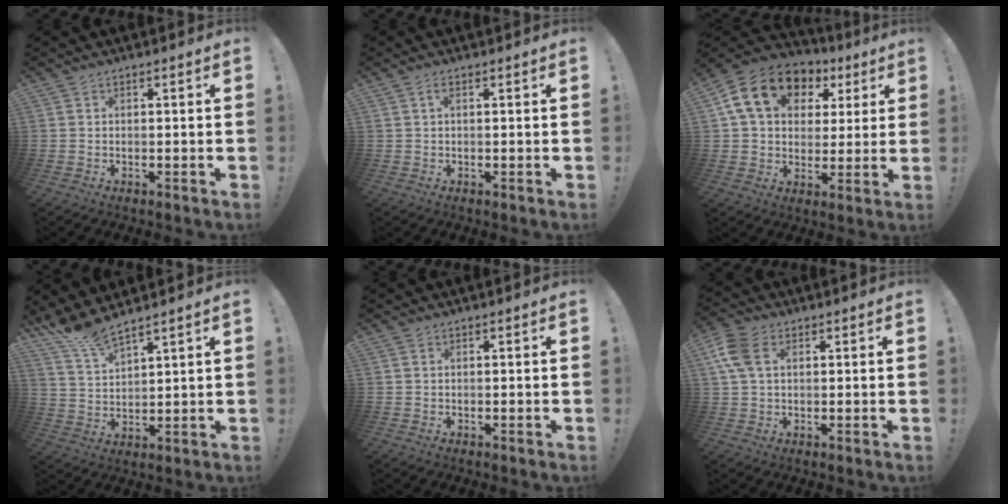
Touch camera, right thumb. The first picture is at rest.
{"total": 1.3, "force": [0.2, 0.2, 1.3], "torque": [-0.027, 0.002, 0.002]}
{"total": 17.9, "force": [7.3, 12.9, 10.1], "torque": [-0.163, -0.013, 0.140]}
{"total": 7.6, "force": [7.0, 0.9, 2.9], "torque": [-0.061, -0.047, 0.129]}
{"total": 0.0}
{"total": 8.6, "force": [2.7, 5.7, 5.9], "torque": [-0.122, 0.003, 0.052]}